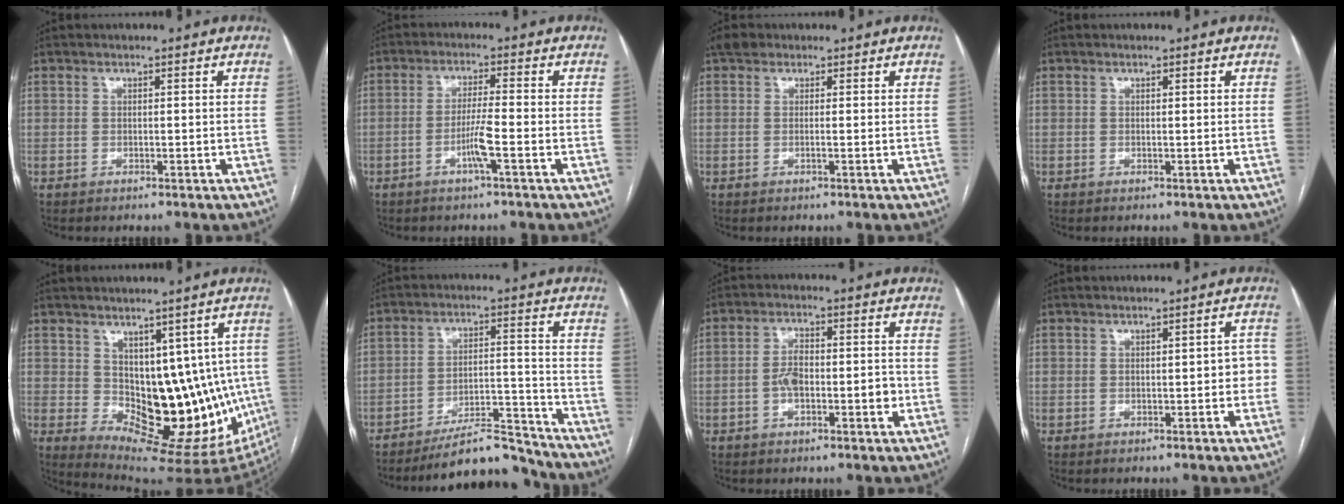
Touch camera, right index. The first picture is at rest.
{"total": 4.5, "force": [-1.8, -0.5, 4.1], "torque": [-0.081, -0.003, -0.036]}
{"total": 2.2, "force": [1.1, 1.2, 1.5], "torque": [-0.043, 0.012, 0.017]}
{"total": 0.0}
{"total": 15.6, "force": [-0.2, 8.7, 12.9], "torque": [-0.157, 0.007, 0.020]}
{"total": 11.7, "force": [-11.0, 2.0, 3.5], "torque": [-0.046, 0.035, -0.179]}
{"total": 6.1, "force": [-1.5, 2.5, 5.3], "torque": [-0.104, 0.016, -0.025]}
{"total": 2.7, "force": [-0.5, 1.1, 2.4], "torque": [-0.015, 0.014, -0.007]}